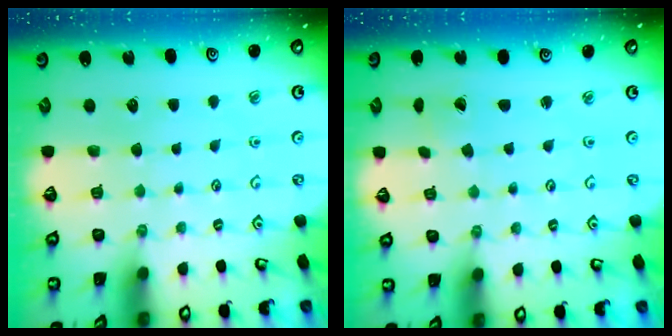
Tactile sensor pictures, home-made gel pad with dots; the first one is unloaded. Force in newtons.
{"total": 0.0}